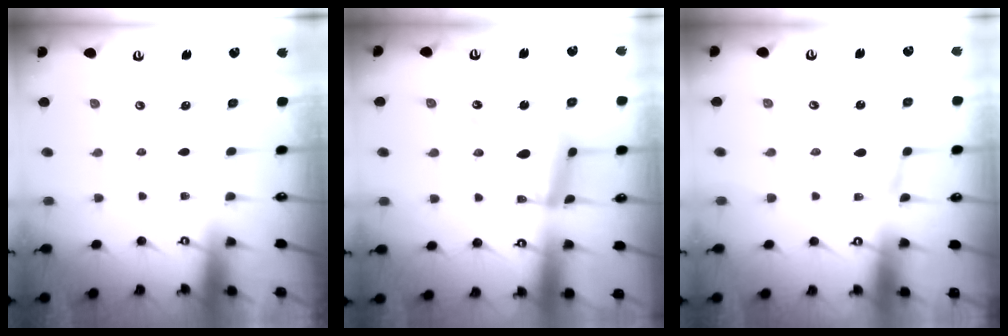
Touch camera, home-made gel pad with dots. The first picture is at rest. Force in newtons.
{"total": 14.3, "press": 14.2, "slide": 1.3}
{"total": 1.6, "press": 1.6, "slide": 0.2}